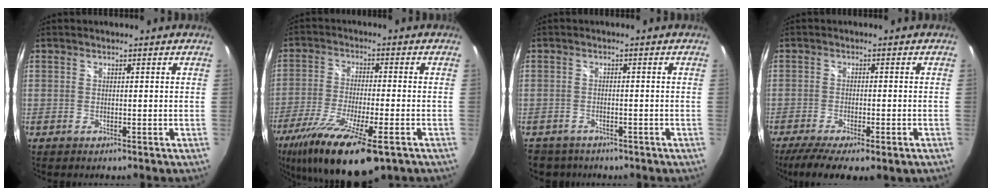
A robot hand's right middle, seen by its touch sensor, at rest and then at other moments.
{"total": 18.5, "force": [-11.7, 4.6, 13.6], "torque": [-0.270, -0.064, -0.202]}
{"total": 6.1, "force": [-4.7, 3.5, 1.5], "torque": [-0.042, -0.008, -0.071]}
{"total": 10.3, "force": [-7.0, 2.5, 7.1], "torque": [-0.144, -0.039, -0.109]}